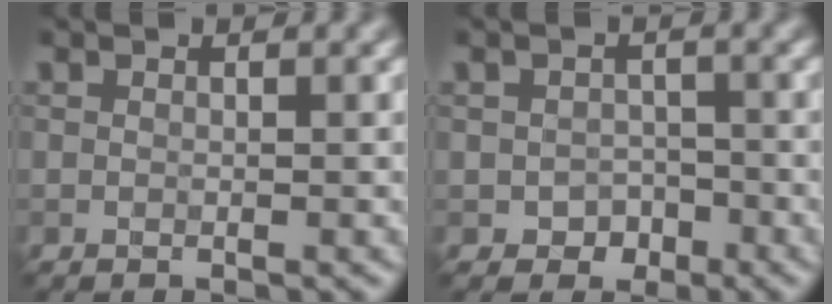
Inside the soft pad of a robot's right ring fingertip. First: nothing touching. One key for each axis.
{"total": 1.8, "fx": -0.9, "fy": 1.5, "fz": 0.2, "tx": 0.010, "ty": 0.003, "tz": -0.019}